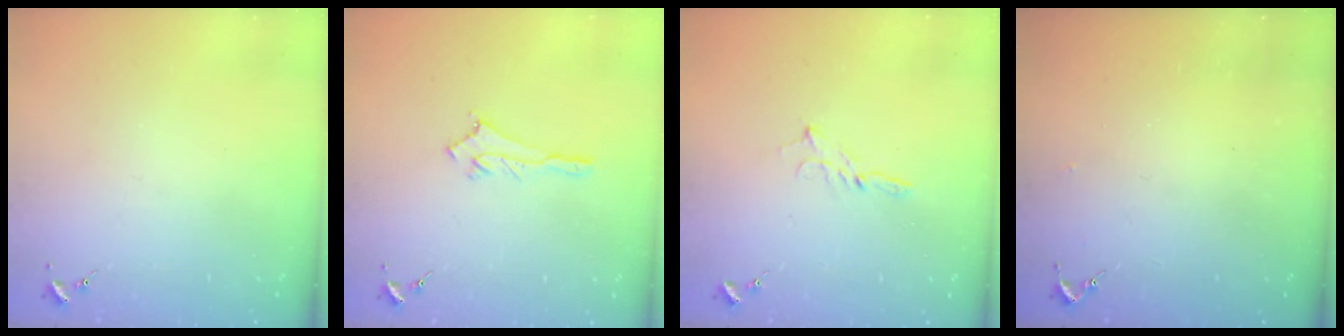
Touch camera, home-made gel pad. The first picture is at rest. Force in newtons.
{"total": 2.9, "press": 2.9, "slide": 0.3}
{"total": 2.5, "press": 2.5, "slide": 0.2}
{"total": 2.6, "press": 2.5, "slide": 0.3}